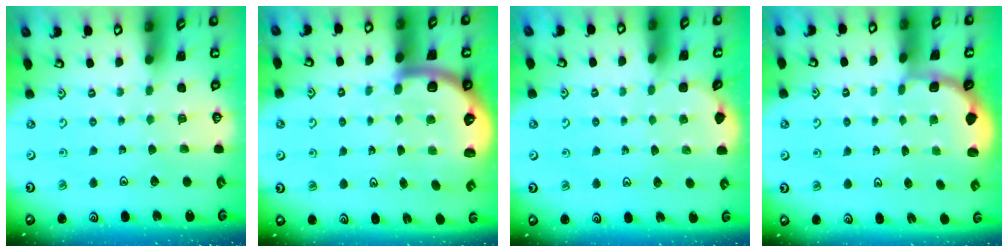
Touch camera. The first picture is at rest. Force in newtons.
{"total": 7.1, "press": 6.7, "slide": 2.2}
{"total": 0.9, "press": 0.9, "slide": 0.1}
{"total": 1.8, "press": 1.6, "slide": 0.8}